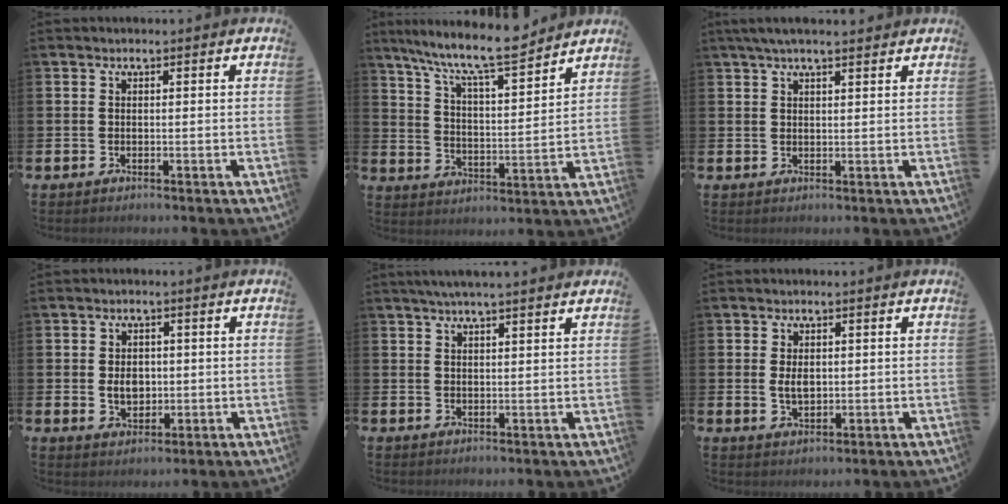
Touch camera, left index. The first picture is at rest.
{"total": 9.8, "force": [9.0, 0.7, 3.7], "torque": [-0.100, -0.058, 0.157]}
{"total": 3.4, "force": [2.7, 0.7, 1.9], "torque": [-0.041, 0.000, 0.050]}
{"total": 3.3, "force": [0.1, 2.5, 2.1], "torque": [-0.030, 0.004, -0.005]}
{"total": 3.0, "force": [2.7, -0.1, 1.3], "torque": [-0.029, -0.002, 0.050]}
{"total": 2.5, "force": [0.4, 1.5, 1.9], "torque": [-0.025, 0.000, 0.003]}